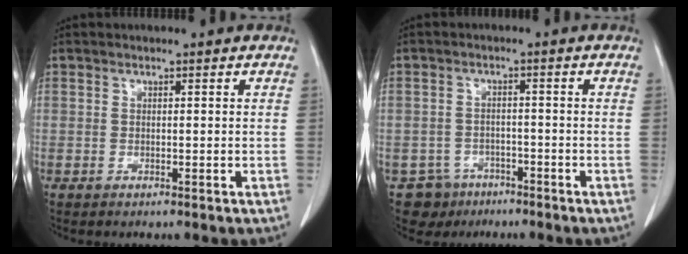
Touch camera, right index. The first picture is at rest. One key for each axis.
{"total": 4.9, "fx": -3.4, "fy": 3.5, "fz": -0.2, "tx": 0.010, "ty": 0.008, "tz": -0.051}